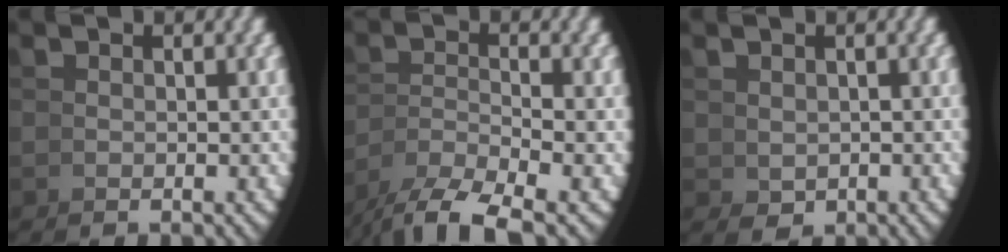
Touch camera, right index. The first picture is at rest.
{"total": 4.8, "force": [-3.5, 1.6, 2.8], "torque": [-0.051, -0.016, -0.046]}
{"total": 0.5, "force": [0.4, -0.3, 0.2], "torque": [0.015, -0.006, 0.024]}